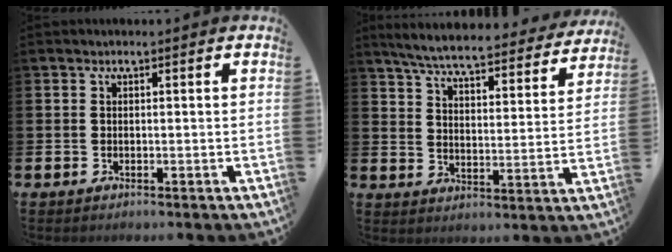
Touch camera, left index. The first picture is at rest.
{"total": 6.4, "force": [5.9, 0.7, 2.4], "torque": [-0.066, -0.044, 0.096]}